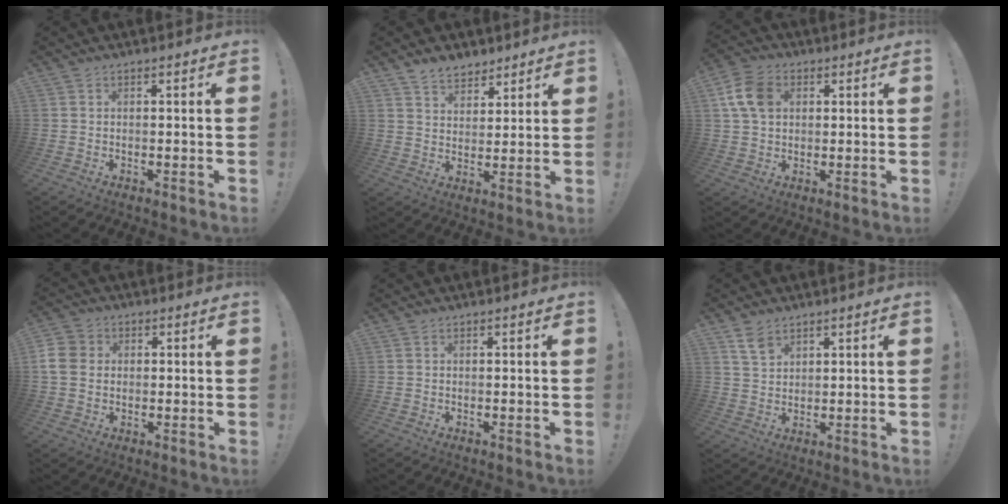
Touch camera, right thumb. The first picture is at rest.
{"total": 5.5, "force": [4.5, 2.8, 1.4], "torque": [-0.021, -0.024, 0.084]}
{"total": 9.8, "force": [2.6, 7.2, 6.1], "torque": [-0.126, 0.013, 0.055]}
{"total": 7.0, "force": [0.4, 6.1, 3.3], "torque": [-0.068, 0.013, 0.011]}
{"total": 0.0}
{"total": 5.4, "force": [3.7, 3.3, 2.2], "torque": [-0.039, -0.016, 0.071]}